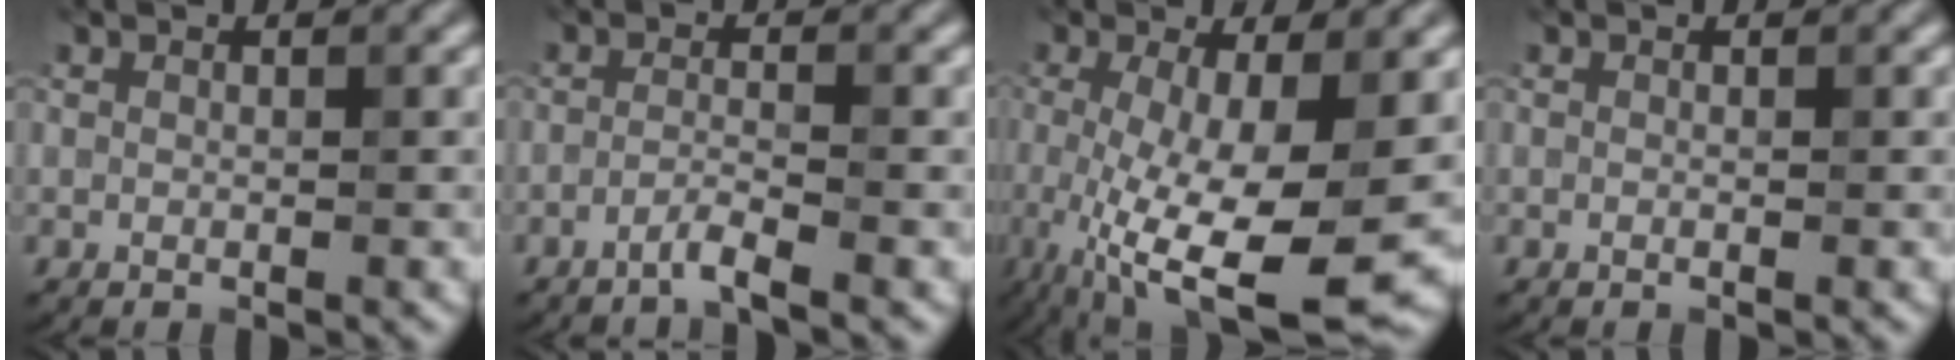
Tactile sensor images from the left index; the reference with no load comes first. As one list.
[{"total": 1.8, "force": [-1.3, 0.0, 1.3], "torque": [-0.019, 0.004, -0.035]}, {"total": 11.3, "force": [-2.8, 3.3, 10.4], "torque": [-0.191, -0.032, -0.037]}, {"total": 0.0}]